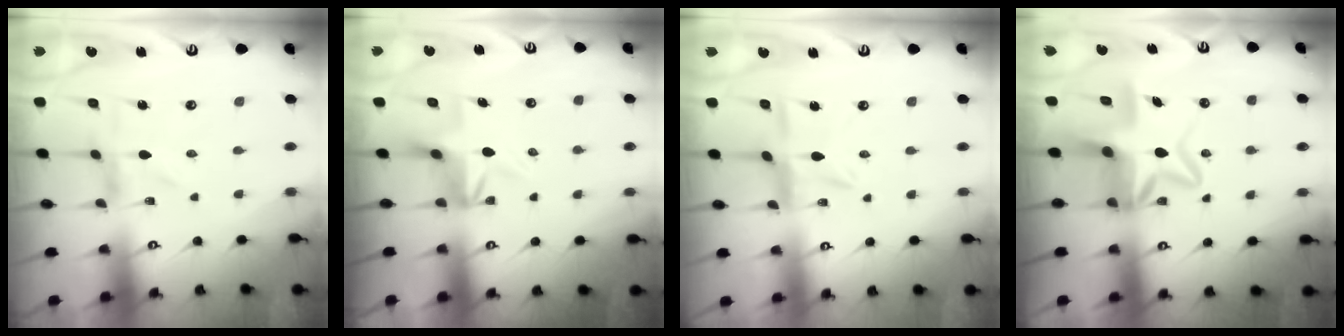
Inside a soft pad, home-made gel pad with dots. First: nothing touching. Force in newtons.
{"total": 5.1, "press": 5.1, "slide": 0.6}
{"total": 6.8, "press": 6.8, "slide": 0.7}
{"total": 10.2, "press": 9.9, "slide": 2.5}